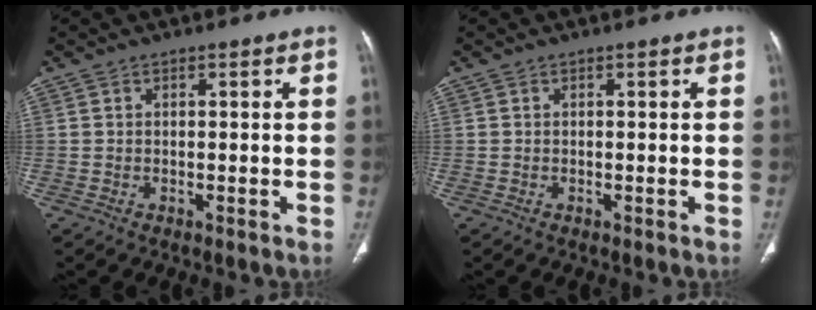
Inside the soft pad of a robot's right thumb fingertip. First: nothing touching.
{"total": 0.0}